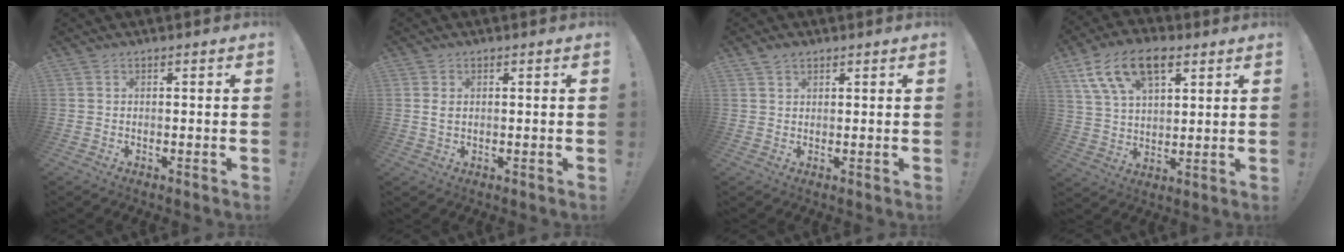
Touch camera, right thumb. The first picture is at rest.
{"total": 1.8, "force": [0.7, 1.0, 1.3], "torque": [-0.018, 0.000, 0.011]}
{"total": 2.2, "force": [1.7, 1.2, 0.8], "torque": [-0.011, -0.006, 0.031]}
{"total": 15.4, "force": [7.9, 8.7, 9.9], "torque": [-0.182, -0.022, 0.145]}